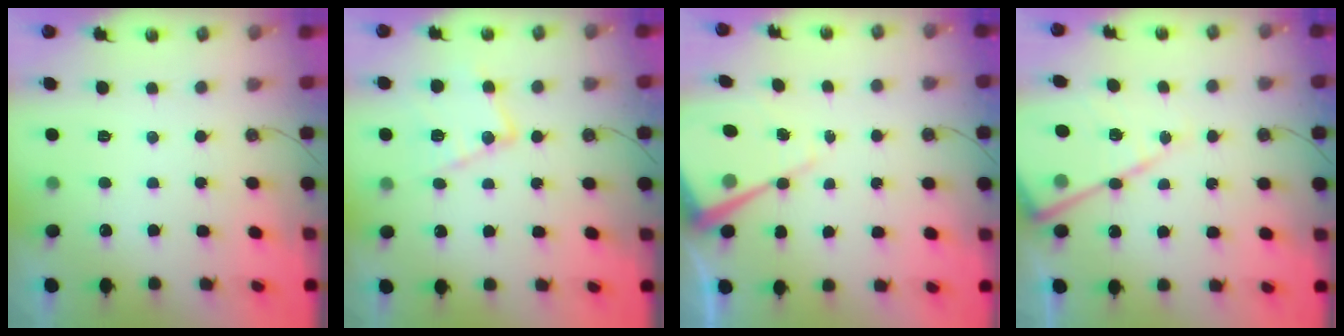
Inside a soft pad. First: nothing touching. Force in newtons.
{"total": 14.2, "press": 14.2, "slide": 0.8}
{"total": 9.8, "press": 9.8, "slide": 0.7}
{"total": 15.9, "press": 15.9, "slide": 1.7}